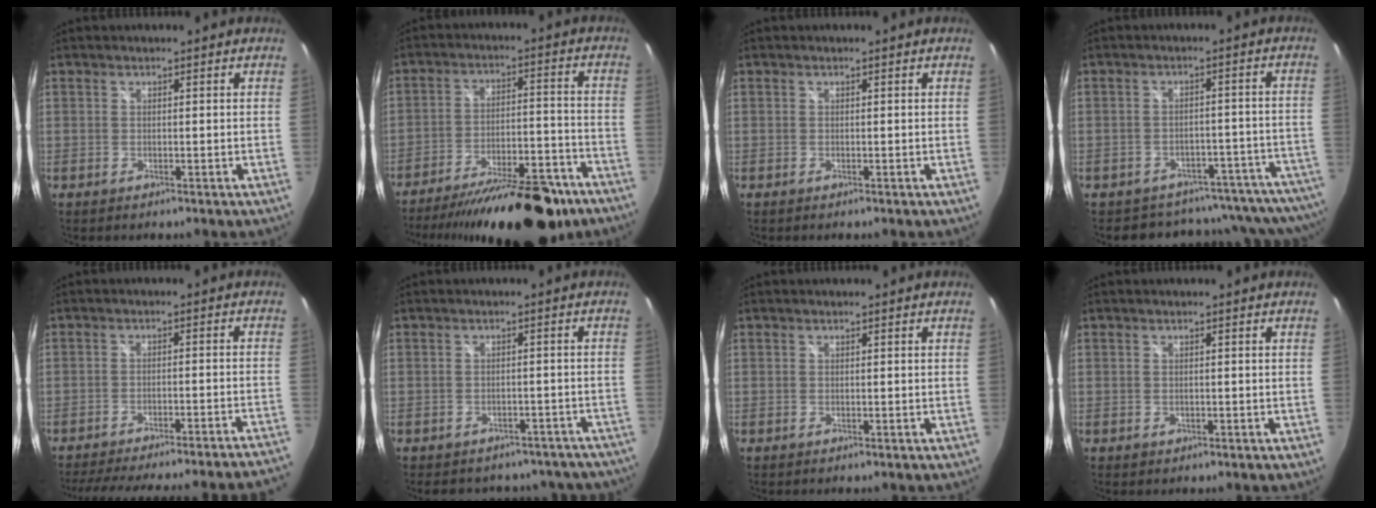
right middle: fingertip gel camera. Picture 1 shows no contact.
{"total": 23.0, "force": [-18.2, 7.1, 12.1], "torque": [-0.205, -0.018, -0.258]}
{"total": 0.0}
{"total": 18.8, "force": [-17.1, 6.7, 4.3], "torque": [-0.054, 0.028, -0.205]}
{"total": 20.7, "force": [-19.0, -0.4, 8.1], "torque": [-0.131, -0.020, -0.260]}
{"total": 20.1, "force": [-17.5, 8.2, 5.5], "torque": [-0.101, 0.034, -0.191]}
{"total": 0.0}
{"total": 0.7, "force": [-0.2, 0.6, 0.2], "torque": [-0.001, -0.004, -0.004]}